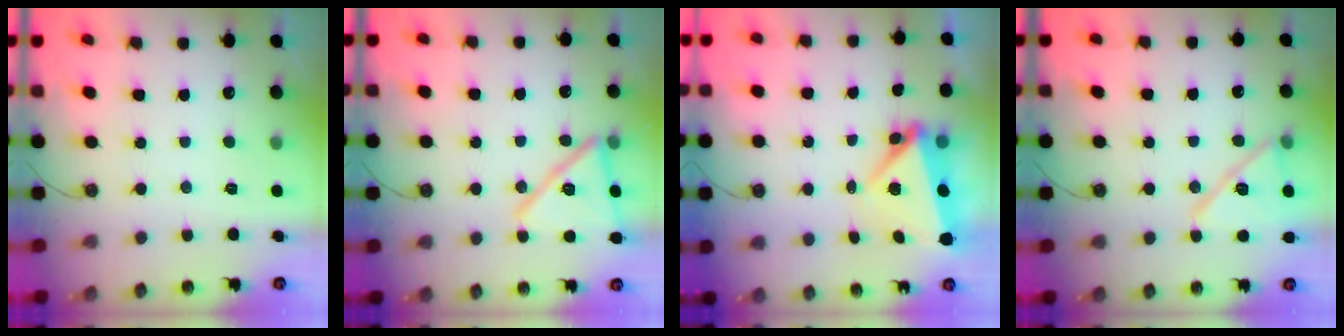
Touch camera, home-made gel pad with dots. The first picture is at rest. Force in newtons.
{"total": 17.5, "press": 16.4, "slide": 6.1}
{"total": 5.7, "press": 5.5, "slide": 1.7}
{"total": 13.5, "press": 12.3, "slide": 5.6}